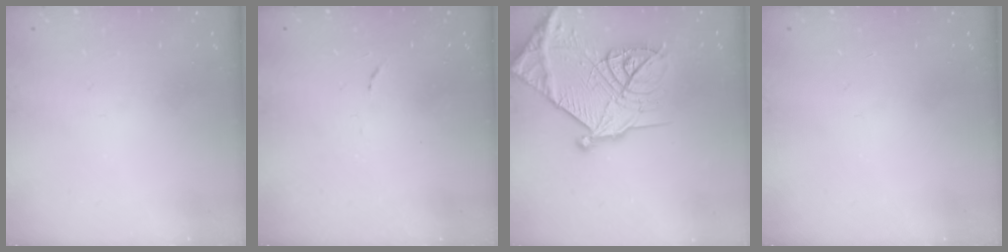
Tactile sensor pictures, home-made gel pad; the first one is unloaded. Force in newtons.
{"total": 4.6, "press": 4.6, "slide": 0.6}
{"total": 30.3, "press": 30.1, "slide": 3.2}
{"total": 0.0}